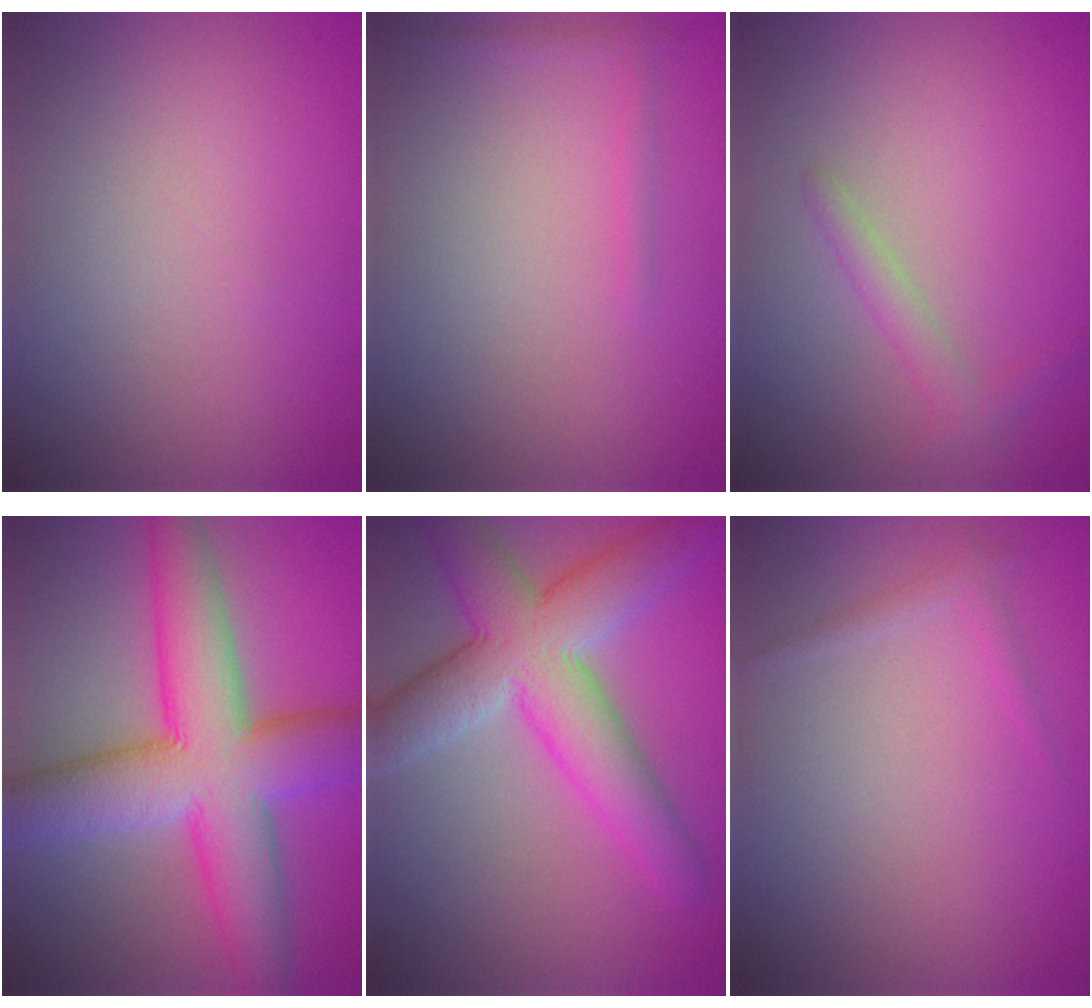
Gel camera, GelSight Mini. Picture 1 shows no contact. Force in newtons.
{"total": 0.8, "press": 0.8, "slide": 0.1}
{"total": 1.5, "press": 1.5, "slide": 0.1}
{"total": 10.8, "press": 10.8, "slide": 0.3}
{"total": 8.5, "press": 8.5, "slide": 0.3}
{"total": 0.9, "press": 0.9, "slide": 0.1}